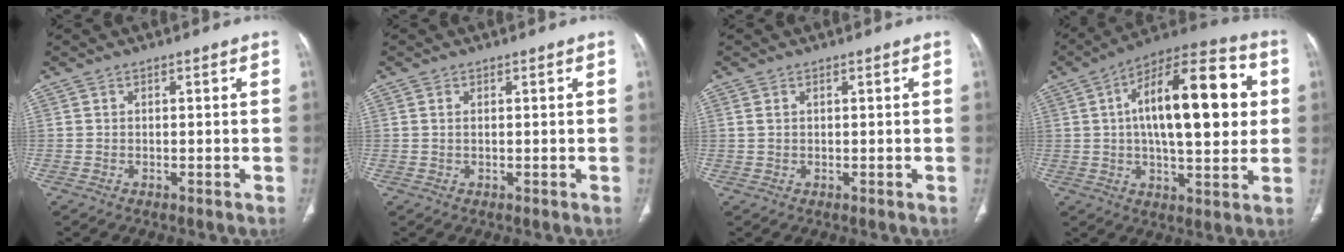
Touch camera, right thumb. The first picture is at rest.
{"total": 0.6, "force": [0.2, 0.2, 0.5], "torque": [-0.018, 0.004, 0.007]}
{"total": 1.2, "force": [0.5, 0.6, 0.9], "torque": [-0.026, 0.009, 0.017]}
{"total": 23.3, "force": [3.9, 9.4, 20.9], "torque": [-0.302, 0.018, 0.048]}